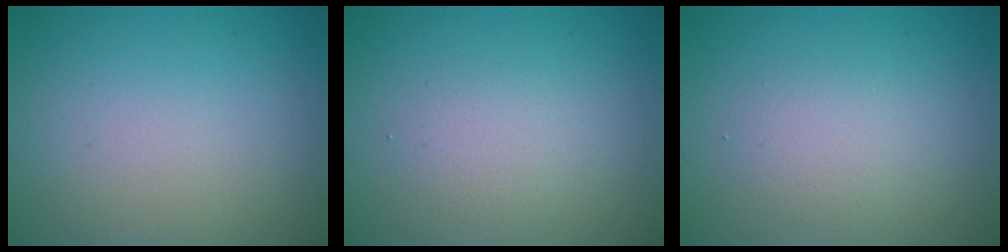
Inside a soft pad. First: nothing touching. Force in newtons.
{"total": 1.9, "press": 1.9, "slide": 0.2}
{"total": 2.0, "press": 2.0, "slide": 0.1}